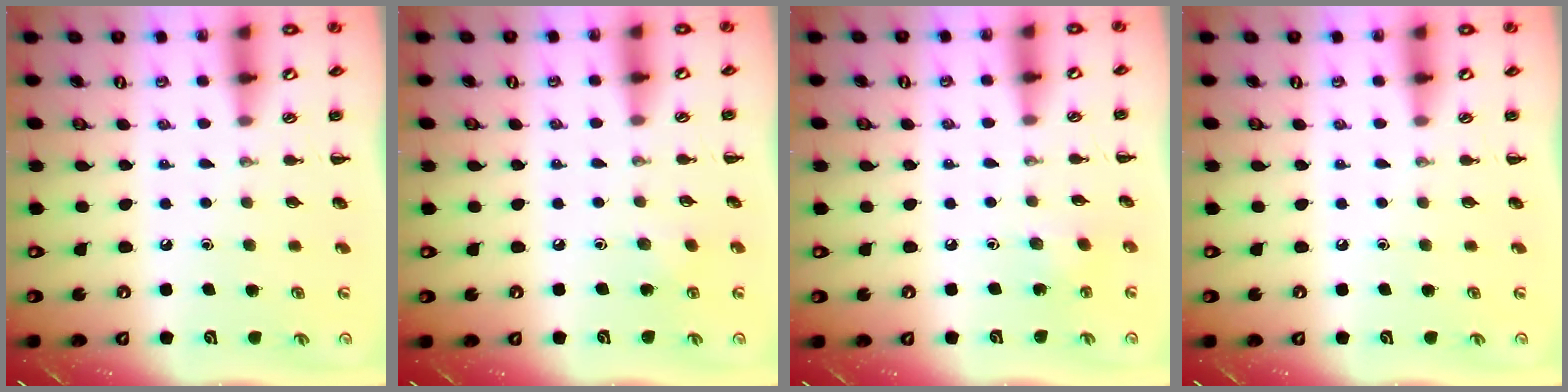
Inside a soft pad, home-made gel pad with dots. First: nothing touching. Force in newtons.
{"total": 2.6, "press": 2.5, "slide": 0.8}
{"total": 3.0, "press": 2.8, "slide": 0.9}
{"total": 0.0}